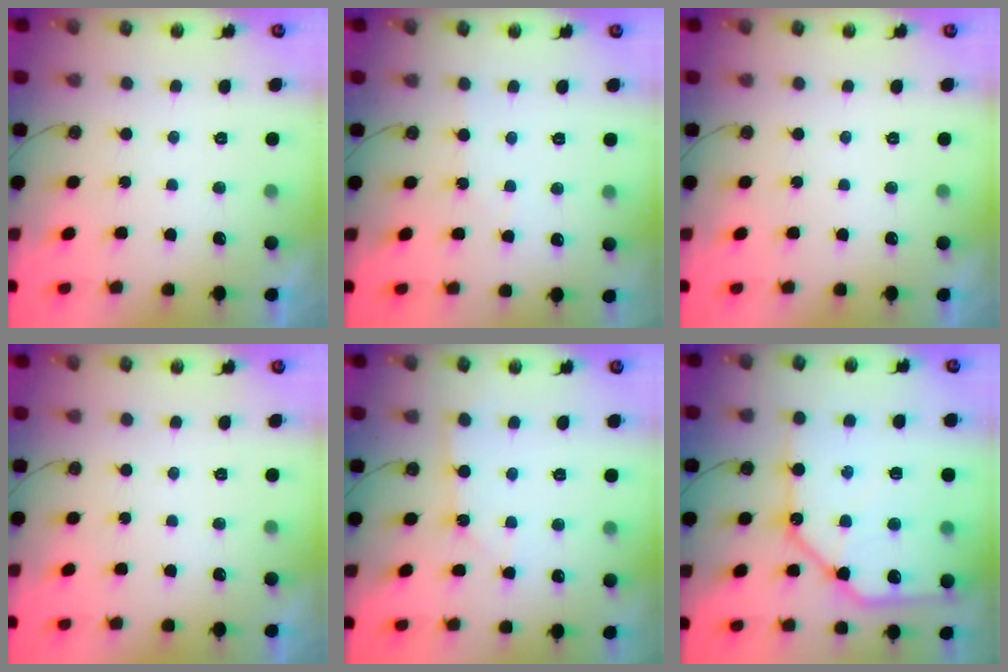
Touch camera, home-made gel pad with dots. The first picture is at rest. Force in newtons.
{"total": 2.5, "press": 2.5, "slide": 0.4}
{"total": 0.0}
{"total": 0.0}
{"total": 3.3, "press": 3.3, "slide": 0.4}
{"total": 20.2, "press": 20.1, "slide": 2.4}